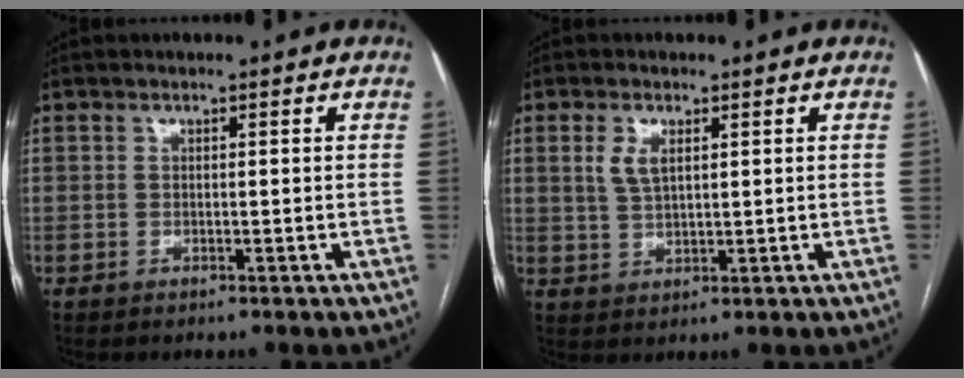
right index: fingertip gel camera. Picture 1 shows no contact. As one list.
[{"total": 3.6, "force": [1.4, 1.6, 2.9], "torque": [-0.063, 0.002, 0.031]}]